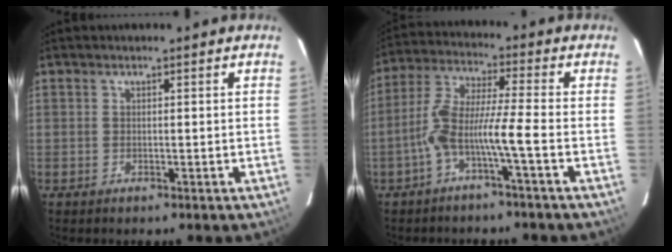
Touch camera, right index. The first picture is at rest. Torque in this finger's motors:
{"motor_torque": [1.35, -0.77, 0.59, 0.20]}